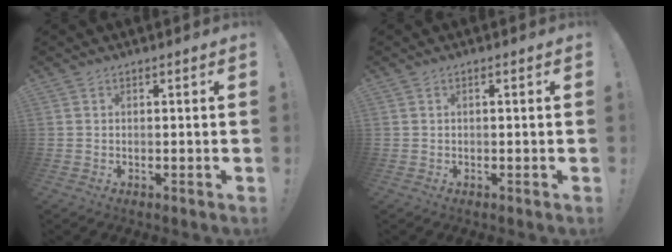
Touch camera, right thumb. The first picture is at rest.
{"total": 0.6, "force": [-0.3, 0.0, 0.5], "torque": [-0.010, 0.001, -0.005]}